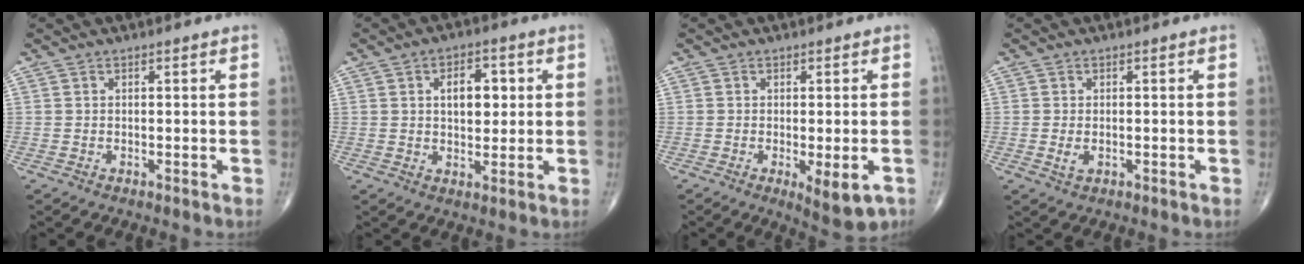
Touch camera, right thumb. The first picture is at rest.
{"total": 7.1, "force": [1.4, 4.2, 5.5], "torque": [-0.056, 0.001, 0.021]}
{"total": 6.4, "force": [-2.3, 2.2, 5.5], "torque": [-0.073, -0.011, -0.026]}
{"total": 1.9, "force": [-0.3, 1.1, 1.5], "torque": [-0.031, -0.004, -0.005]}